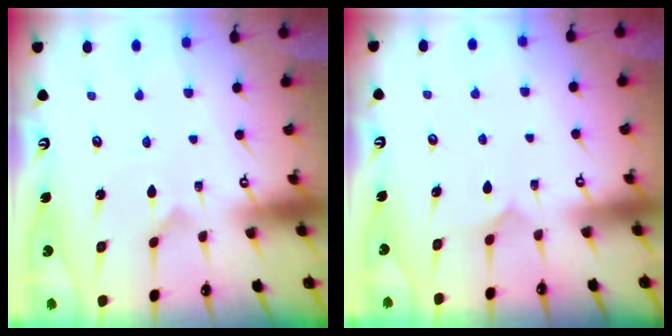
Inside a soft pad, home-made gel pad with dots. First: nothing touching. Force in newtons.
{"total": 3.9, "press": 3.9, "slide": 0.4}